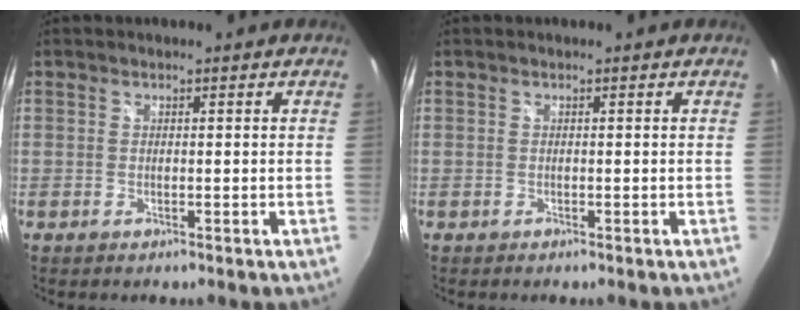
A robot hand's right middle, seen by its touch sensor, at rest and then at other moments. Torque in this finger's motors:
{"motor_torque": [0.32, -0.47, 0.02, 0.00]}